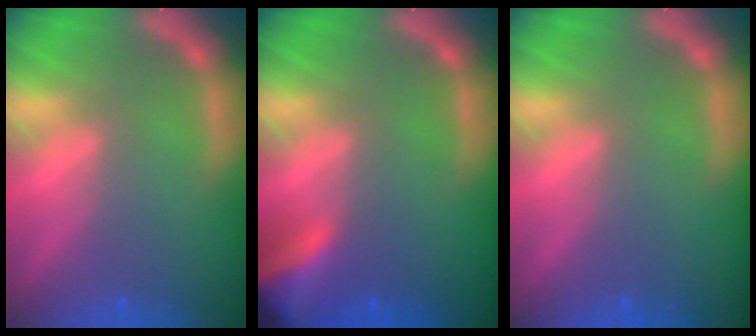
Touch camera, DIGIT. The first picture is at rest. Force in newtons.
{"total": 6.5}
{"total": 0.0}